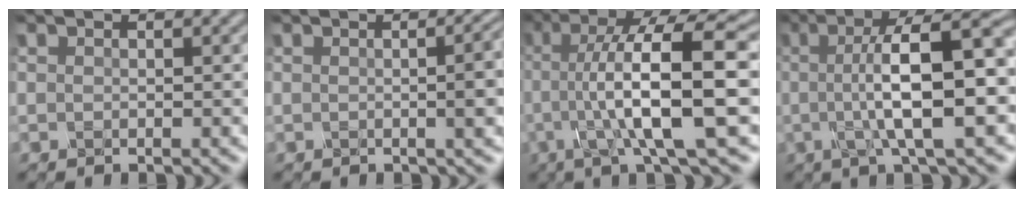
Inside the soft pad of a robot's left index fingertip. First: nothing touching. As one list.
[{"total": 6.9, "force": [0.6, 3.2, 6.0], "torque": [-0.033, 0.039, -0.013]}, {"total": 11.7, "force": [-0.5, 2.4, 11.4], "torque": [-0.150, 0.016, -0.011]}, {"total": 10.8, "force": [0.3, 2.7, 10.4], "torque": [-0.139, 0.013, -0.007]}]